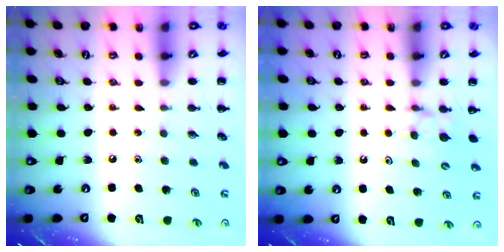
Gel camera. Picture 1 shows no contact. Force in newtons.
{"total": 6.1, "press": 5.9, "slide": 1.6}